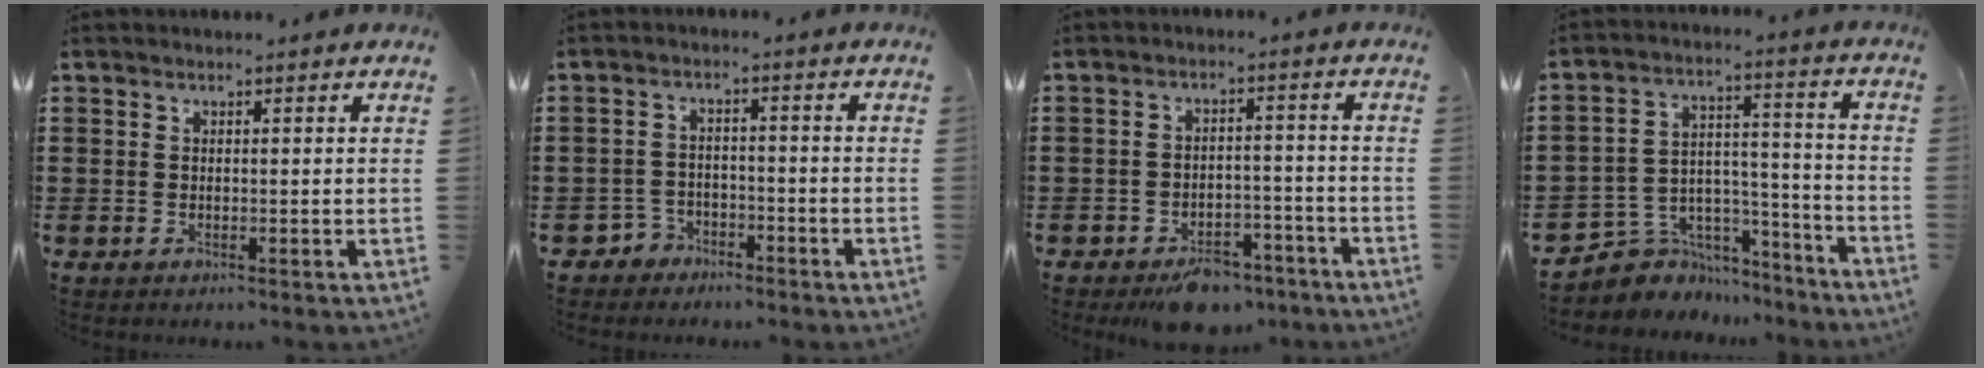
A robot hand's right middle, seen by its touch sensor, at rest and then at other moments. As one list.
[{"total": 3.0, "force": [-2.7, 1.2, 0.1], "torque": [-0.021, -0.003, -0.060]}, {"total": 5.2, "force": [-4.5, 1.8, 1.8], "torque": [-0.027, 0.011, -0.085]}, {"total": 5.5, "force": [-4.5, 3.2, 0.2], "torque": [-0.021, 0.005, -0.088]}]